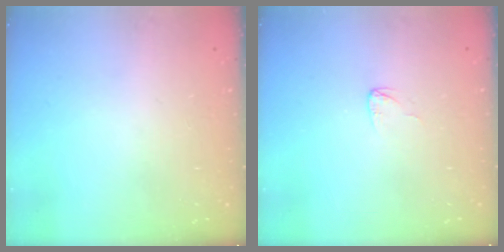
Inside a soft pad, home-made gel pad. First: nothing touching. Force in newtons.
{"total": 3.3, "press": 3.3, "slide": 0.2}